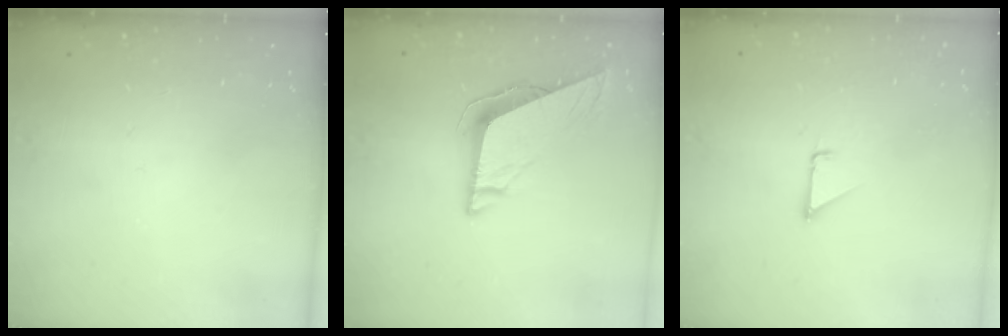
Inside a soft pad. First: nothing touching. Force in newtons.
{"total": 8.8, "press": 8.7, "slide": 1.4}
{"total": 1.3, "press": 1.3, "slide": 0.1}